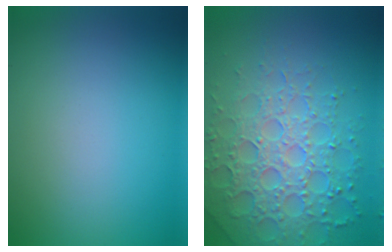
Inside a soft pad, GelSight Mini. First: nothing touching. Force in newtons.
{"total": 7.3, "press": 7.1, "slide": 1.7}